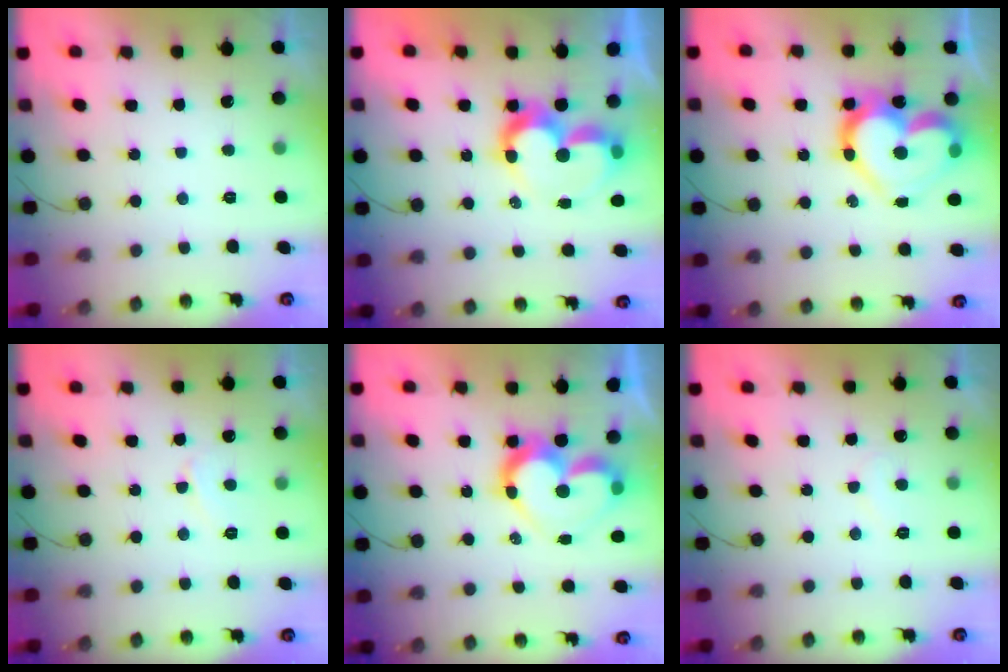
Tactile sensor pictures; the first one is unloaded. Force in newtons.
{"total": 11.1, "press": 11.0, "slide": 1.0}
{"total": 20.1, "press": 19.9, "slide": 2.2}
{"total": 3.9, "press": 3.8, "slide": 0.5}
{"total": 13.6, "press": 13.6, "slide": 1.3}
{"total": 5.6, "press": 5.6, "slide": 0.4}